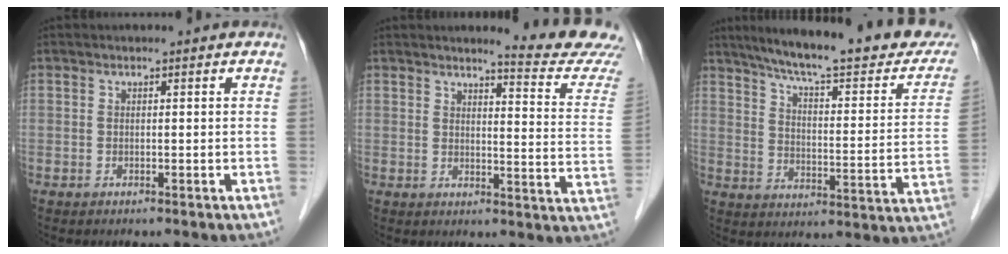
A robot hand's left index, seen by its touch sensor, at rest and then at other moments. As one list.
[{"total": 11.4, "force": [11.1, -1.5, 2.5], "torque": [-0.031, -0.094, 0.115]}, {"total": 25.2, "force": [21.2, 3.3, 13.2], "torque": [-0.189, -0.034, 0.271]}]